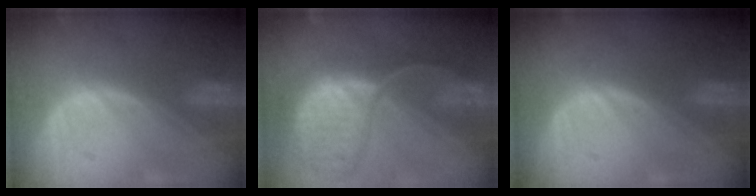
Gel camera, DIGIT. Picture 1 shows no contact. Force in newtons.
{"total": 12.1, "press": 9.9, "slide": 6.9}
{"total": 0.0}